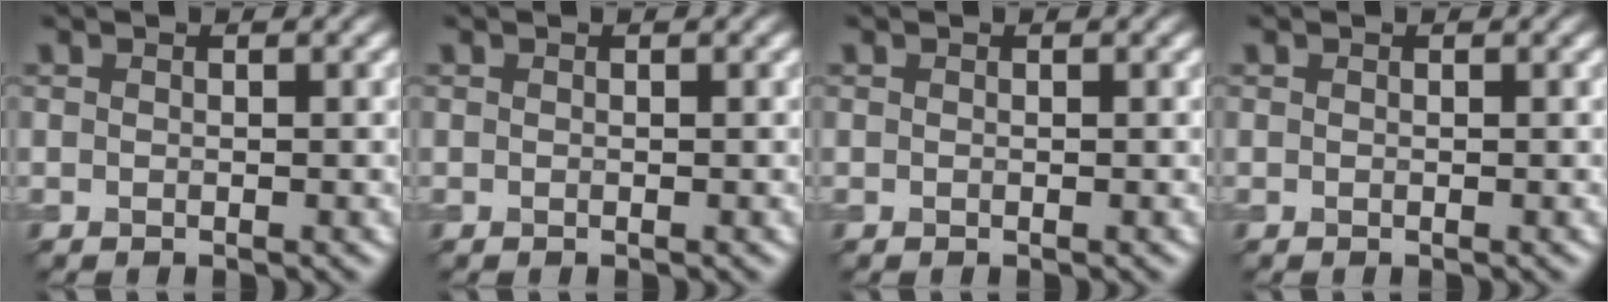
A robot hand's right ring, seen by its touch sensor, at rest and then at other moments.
{"total": 0.0}
{"total": 0.0}
{"total": 0.0}